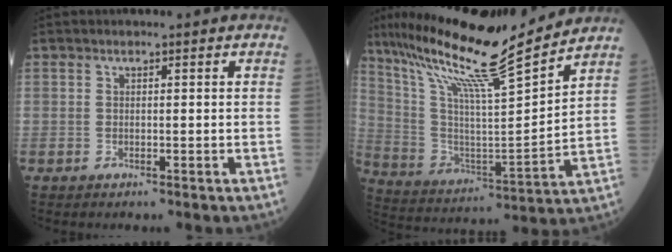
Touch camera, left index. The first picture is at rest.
{"total": 21.1, "force": [17.3, -0.4, 12.0], "torque": [-0.215, -0.008, 0.296]}